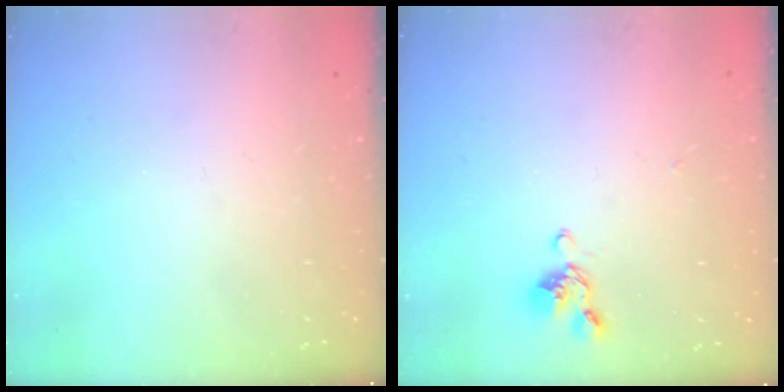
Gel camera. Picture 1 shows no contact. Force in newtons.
{"total": 2.9, "press": 2.8, "slide": 0.8}